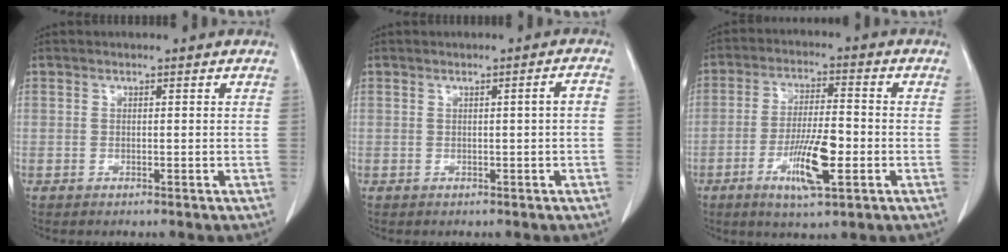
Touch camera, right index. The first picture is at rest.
{"total": 1.6, "force": [-0.2, -0.1, 1.6], "torque": [-0.022, 0.004, 0.000]}
{"total": 9.6, "force": [-3.3, 1.7, 8.9], "torque": [-0.165, -0.008, -0.057]}